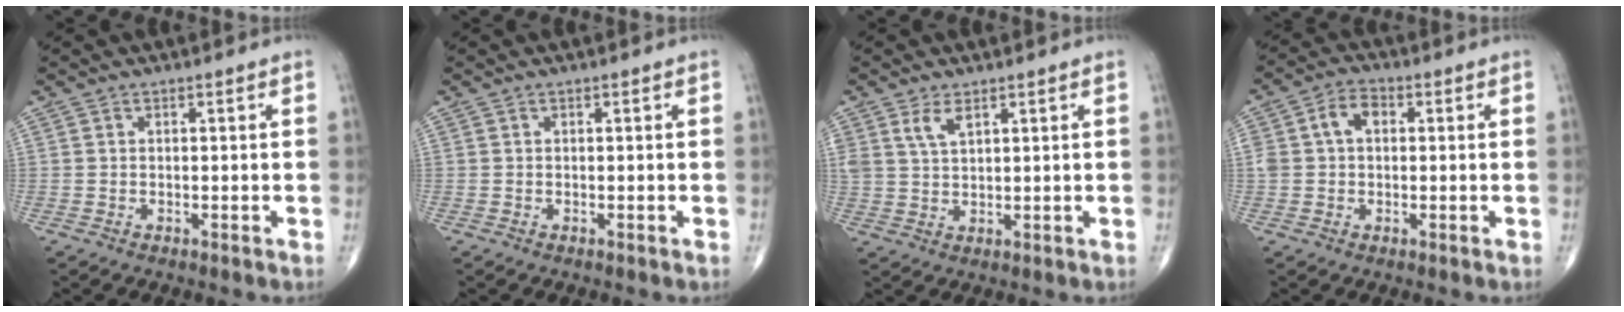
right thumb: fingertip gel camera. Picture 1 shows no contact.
{"total": 0.0}
{"total": 3.6, "force": [2.1, 1.6, 2.4], "torque": [-0.044, -0.009, 0.047]}
{"total": 5.9, "force": [0.9, 4.1, 4.2], "torque": [-0.079, 0.023, 0.015]}